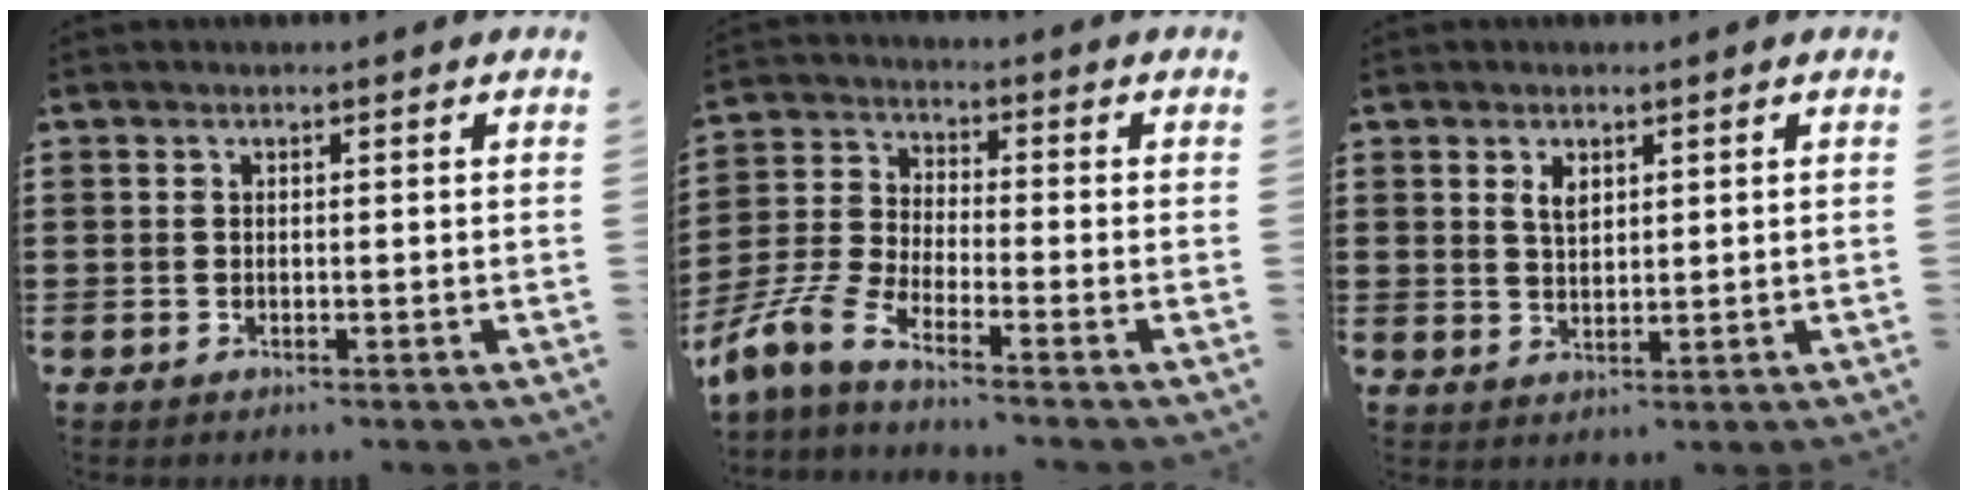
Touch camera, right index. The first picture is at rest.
{"total": 5.8, "force": [-4.7, 0.8, 3.3], "torque": [-0.108, -0.020, -0.102]}
{"total": 2.4, "force": [1.3, 1.4, 1.4], "torque": [-0.033, 0.004, 0.024]}